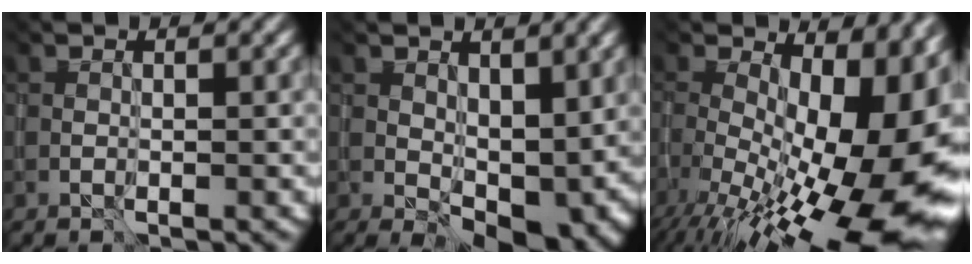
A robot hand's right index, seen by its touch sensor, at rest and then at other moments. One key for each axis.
{"total": 6.6, "fx": 0.8, "fy": 4.2, "fz": 5.0, "tx": -0.073, "ty": -0.031, "tz": 0.051}
{"total": 17.3, "fx": -4.7, "fy": 8.5, "fz": 14.4, "tx": -0.197, "ty": -0.031, "tz": -0.034}